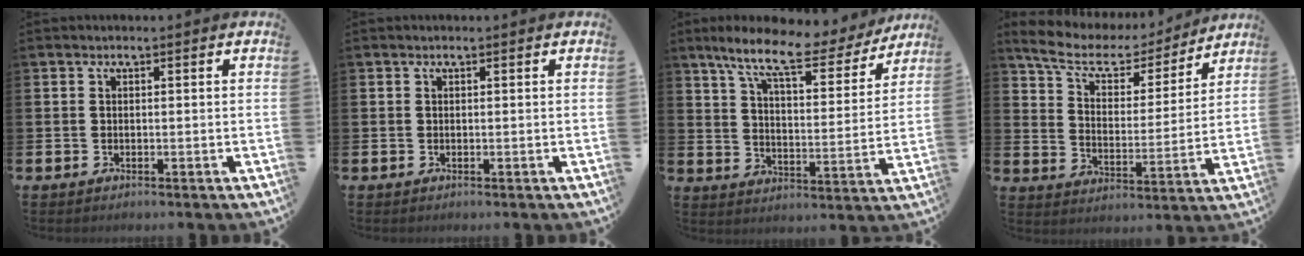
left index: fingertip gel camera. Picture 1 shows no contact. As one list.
[{"total": 0.0}, {"total": 10.7, "force": [8.9, 2.5, 5.5], "torque": [-0.130, -0.046, 0.149]}, {"total": 7.5, "force": [6.4, 3.0, 2.6], "torque": [-0.082, -0.041, 0.107]}]